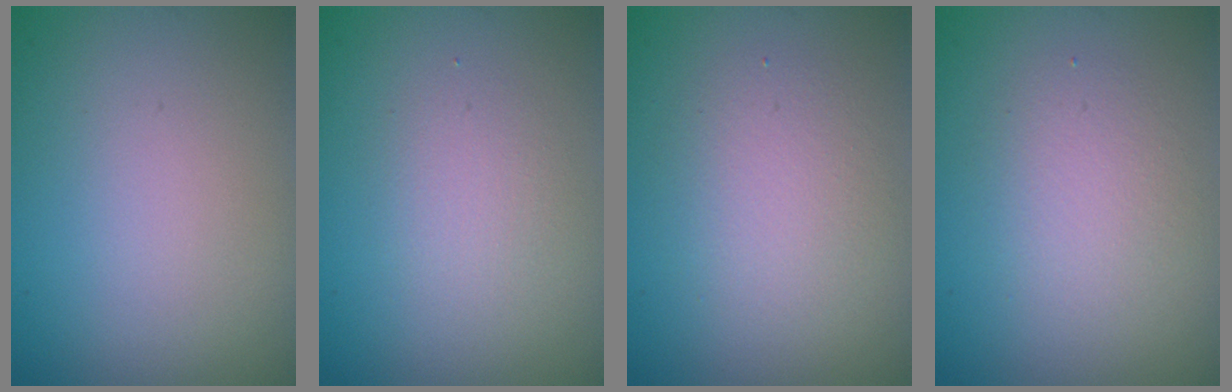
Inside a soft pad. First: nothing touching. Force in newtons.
{"total": 1.7, "press": 1.7, "slide": 0.1}
{"total": 3.0, "press": 3.0, "slide": 0.2}
{"total": 2.4, "press": 2.4, "slide": 0.1}